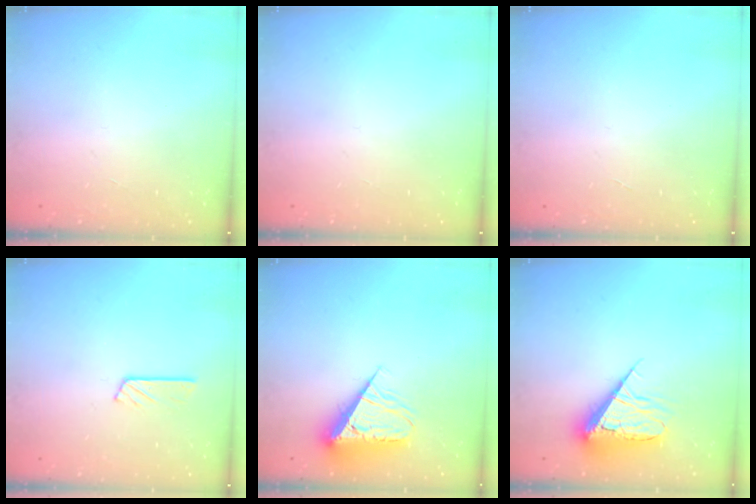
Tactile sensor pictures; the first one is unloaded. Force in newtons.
{"total": 0.0}
{"total": 0.0}
{"total": 3.6, "press": 3.5, "slide": 0.4}
{"total": 8.2, "press": 8.2, "slide": 0.9}
{"total": 11.4, "press": 11.3, "slide": 1.4}